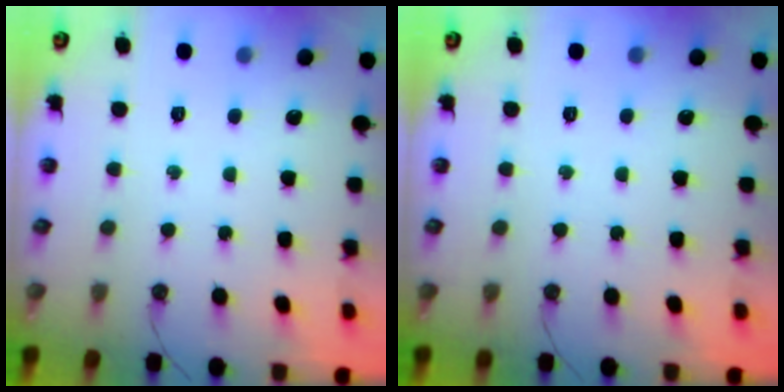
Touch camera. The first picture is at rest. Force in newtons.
{"total": 0.0}